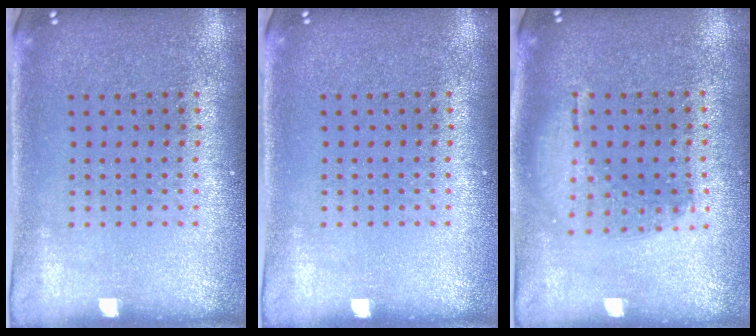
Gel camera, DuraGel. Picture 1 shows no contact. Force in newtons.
{"total": 0.0}
{"total": 1.3, "press": 1.1, "slide": 0.5}